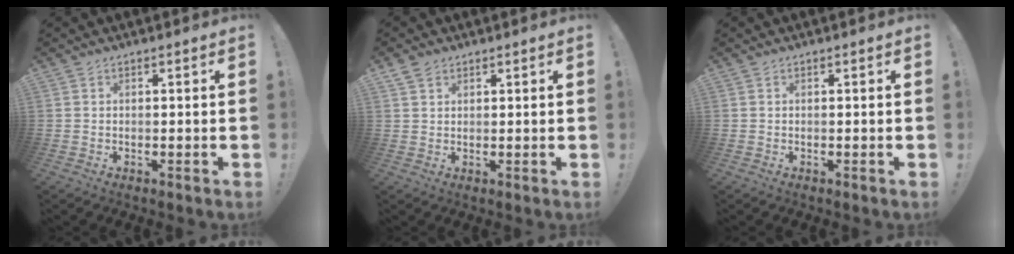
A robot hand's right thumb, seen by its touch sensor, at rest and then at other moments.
{"total": 2.5, "force": [1.8, 1.5, 0.9], "torque": [-0.019, -0.005, 0.036]}
{"total": 0.0}